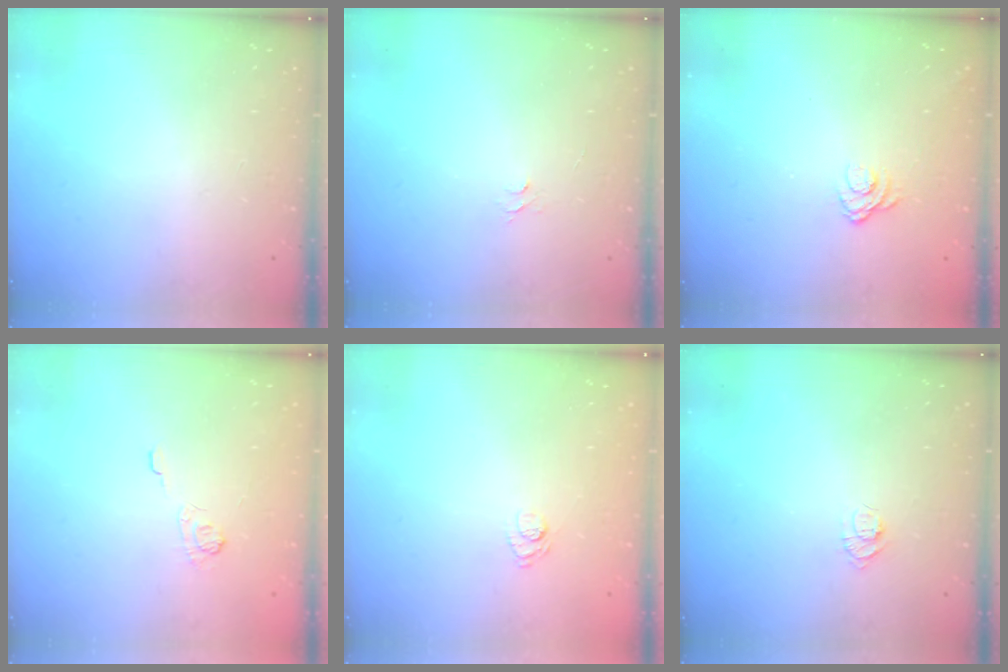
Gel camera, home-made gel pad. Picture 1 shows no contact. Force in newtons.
{"total": 3.7, "press": 3.7, "slide": 0.4}
{"total": 5.1, "press": 4.9, "slide": 1.3}
{"total": 2.5, "press": 2.1, "slide": 1.4}
{"total": 6.6, "press": 6.5, "slide": 1.4}
{"total": 4.7, "press": 4.7, "slide": 0.5}